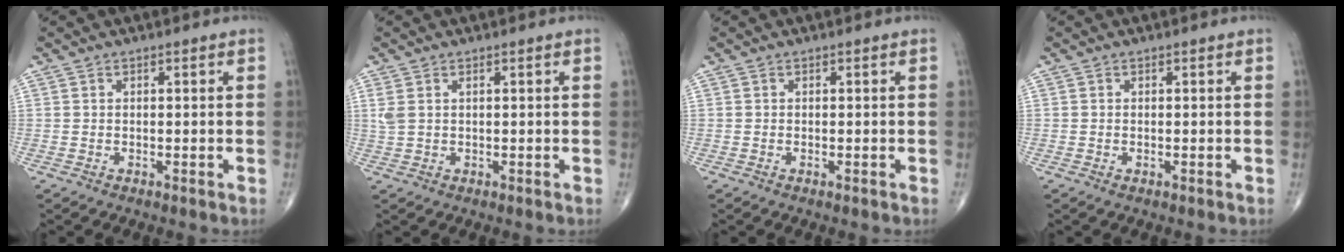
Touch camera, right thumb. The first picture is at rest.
{"total": 2.1, "force": [0.8, 1.0, 1.6], "torque": [-0.048, 0.012, 0.024]}
{"total": 0.0}
{"total": 0.0}